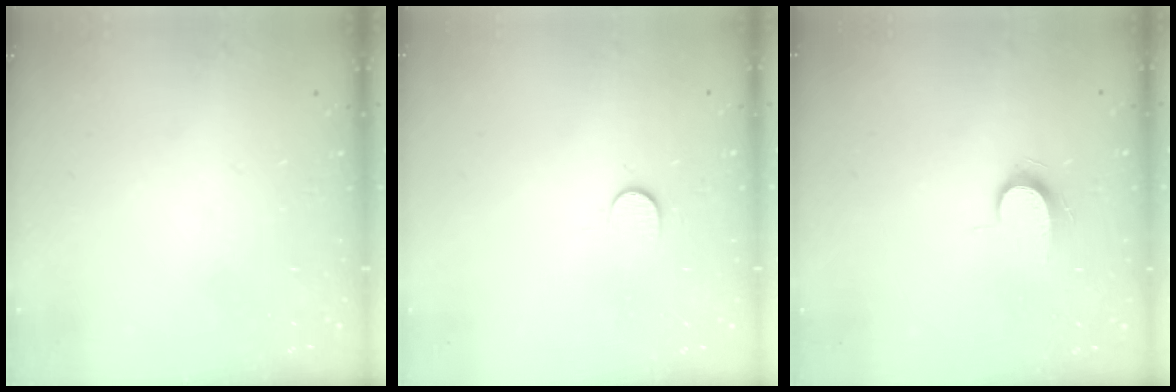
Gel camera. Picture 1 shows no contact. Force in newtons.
{"total": 5.7, "press": 5.6, "slide": 0.7}
{"total": 6.6, "press": 6.6, "slide": 0.7}